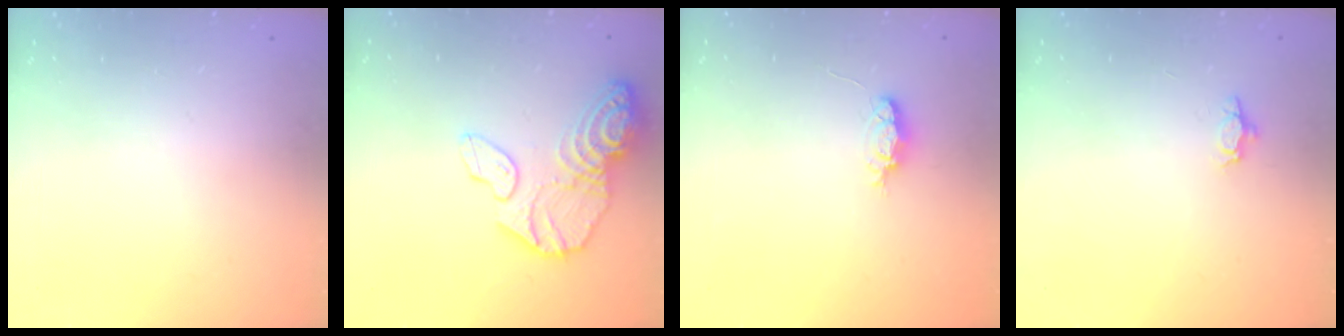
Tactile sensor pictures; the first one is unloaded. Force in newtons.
{"total": 15.0, "press": 14.9, "slide": 1.8}
{"total": 3.5, "press": 3.5, "slide": 0.5}
{"total": 3.7, "press": 3.7, "slide": 0.6}